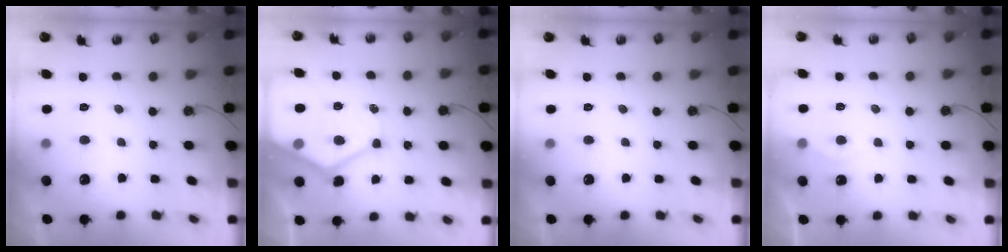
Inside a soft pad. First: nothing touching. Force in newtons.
{"total": 18.1, "press": 18.0, "slide": 1.6}
{"total": 0.0}
{"total": 5.5, "press": 5.5, "slide": 0.6}